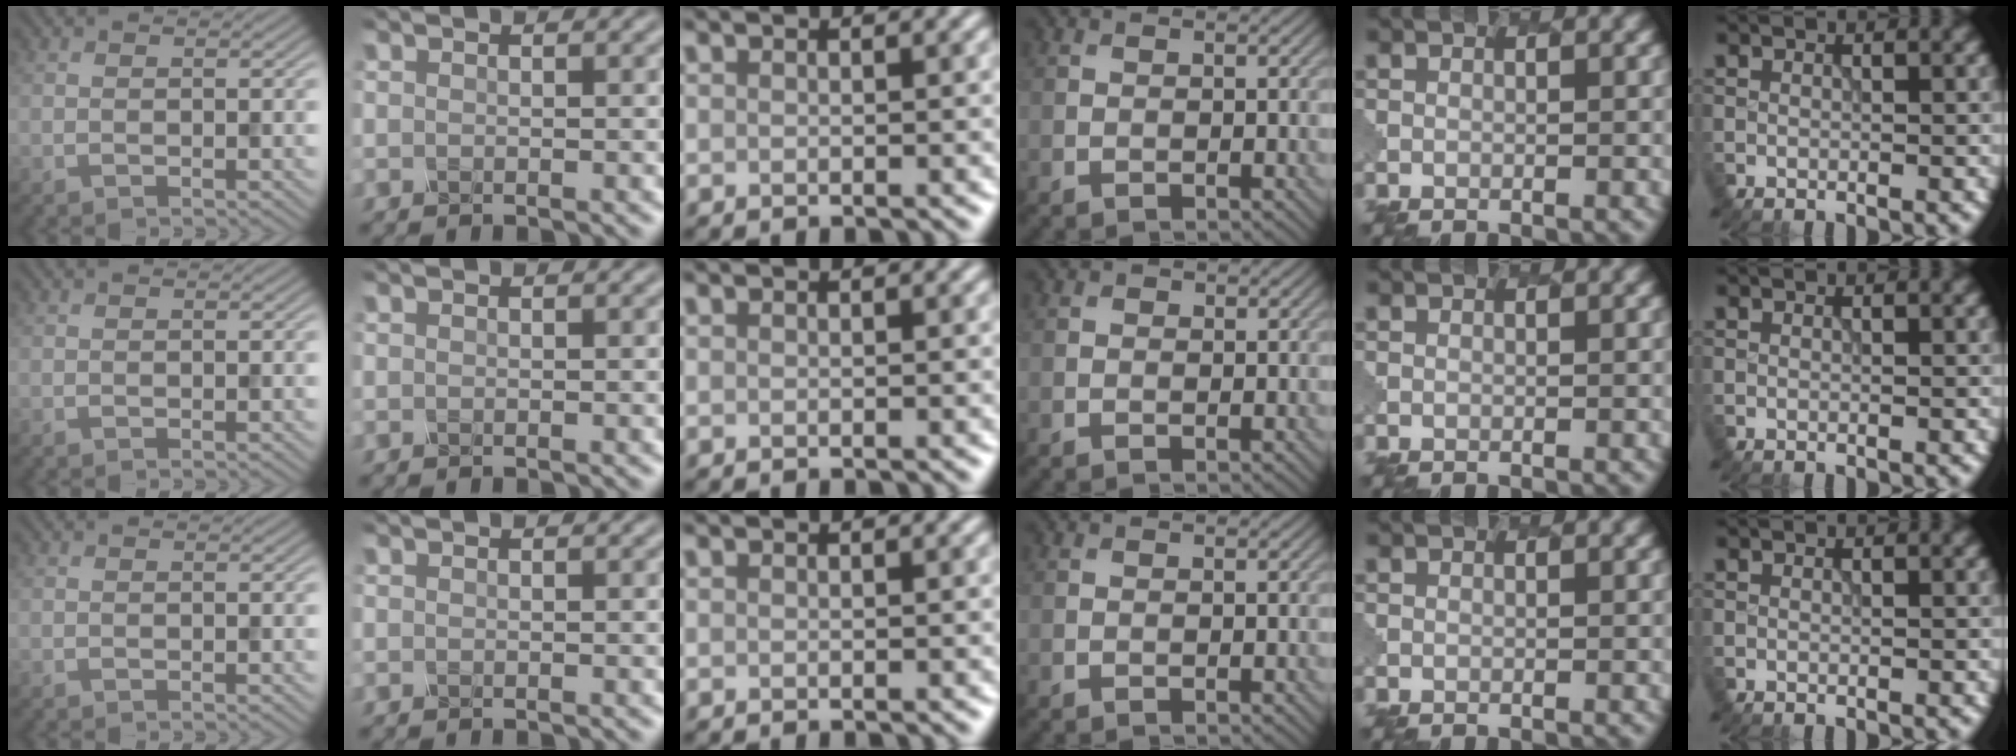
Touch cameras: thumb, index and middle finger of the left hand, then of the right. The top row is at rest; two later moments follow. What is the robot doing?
{"motion": "dispense", "object": "spray bottle"}